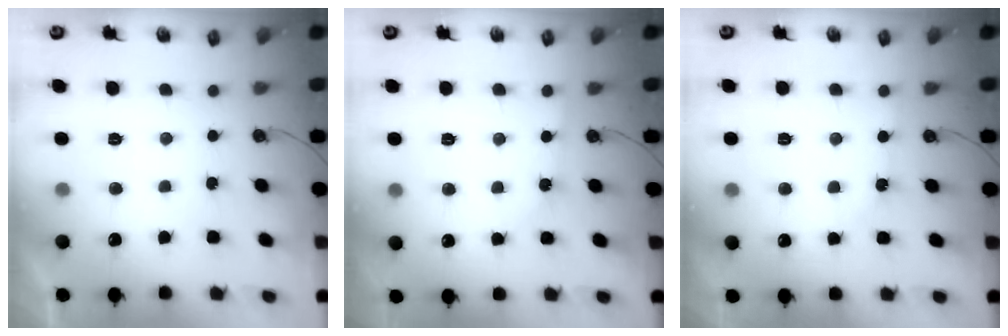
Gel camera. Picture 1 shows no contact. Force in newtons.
{"total": 2.4, "press": 2.3, "slide": 0.4}
{"total": 3.0, "press": 2.9, "slide": 0.4}